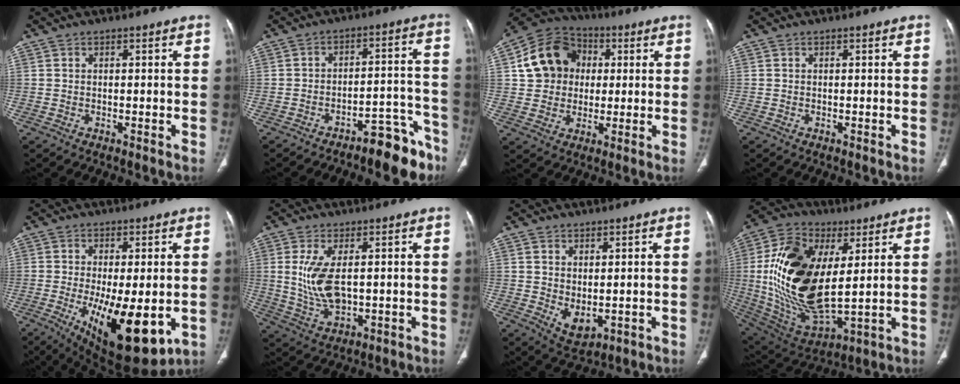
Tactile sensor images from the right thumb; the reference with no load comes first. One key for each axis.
{"total": 10.8, "fx": -8.3, "fy": 3.7, "fz": 5.8, "tx": -0.041, "ty": 0.093, "tz": -0.119}
{"total": 13.6, "fx": 2.3, "fy": 11.7, "fz": 6.6, "tx": -0.094, "ty": 0.015, "tz": 0.034}
{"total": 0.0}
{"total": 16.8, "fx": -4.3, "fy": 6.4, "fz": 15.0, "tx": -0.224, "ty": -0.025, "tz": -0.045}
{"total": 9.0, "fx": 1.2, "fy": 4.2, "fz": 7.8, "tx": -0.165, "ty": -0.015, "tz": 0.036}
{"total": 4.9, "fx": 0.0, "fy": 2.9, "fz": 4.0, "tx": -0.061, "ty": -0.012, "tz": 0.019}
{"total": 24.5, "fx": 3.8, "fy": 12.4, "fz": 20.8, "tx": -0.401, "ty": -0.022, "tz": 0.077}